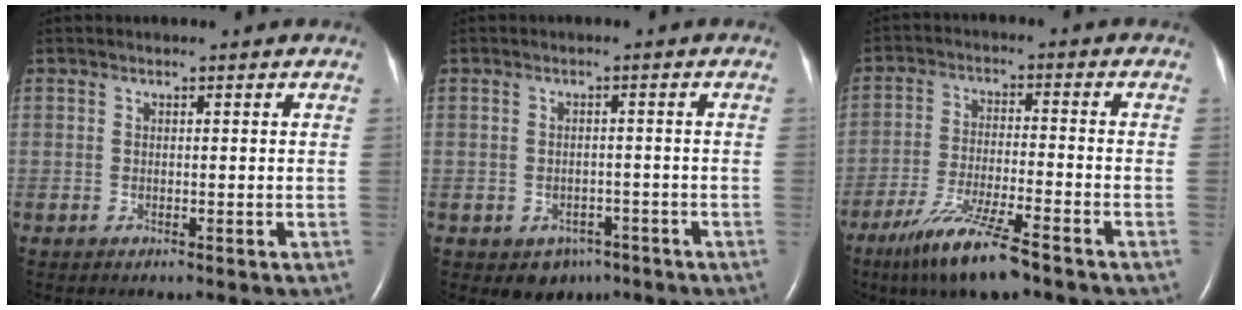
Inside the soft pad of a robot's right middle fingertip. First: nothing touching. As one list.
[{"total": 3.6, "force": [-2.3, 2.5, 1.4], "torque": [-0.016, 0.006, -0.024]}, {"total": 10.3, "force": [-7.2, 0.4, 7.4], "torque": [-0.146, -0.030, -0.132]}]